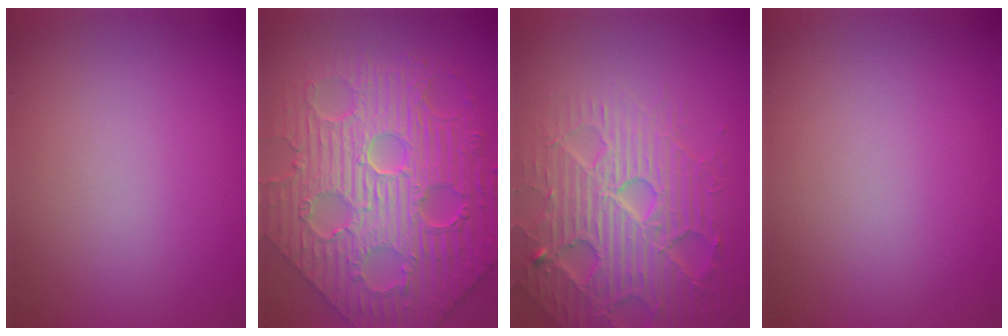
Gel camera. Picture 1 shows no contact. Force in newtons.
{"total": 11.5, "press": 8.1, "slide": 8.1}
{"total": 7.0, "press": 6.9, "slide": 1.4}
{"total": 0.0}